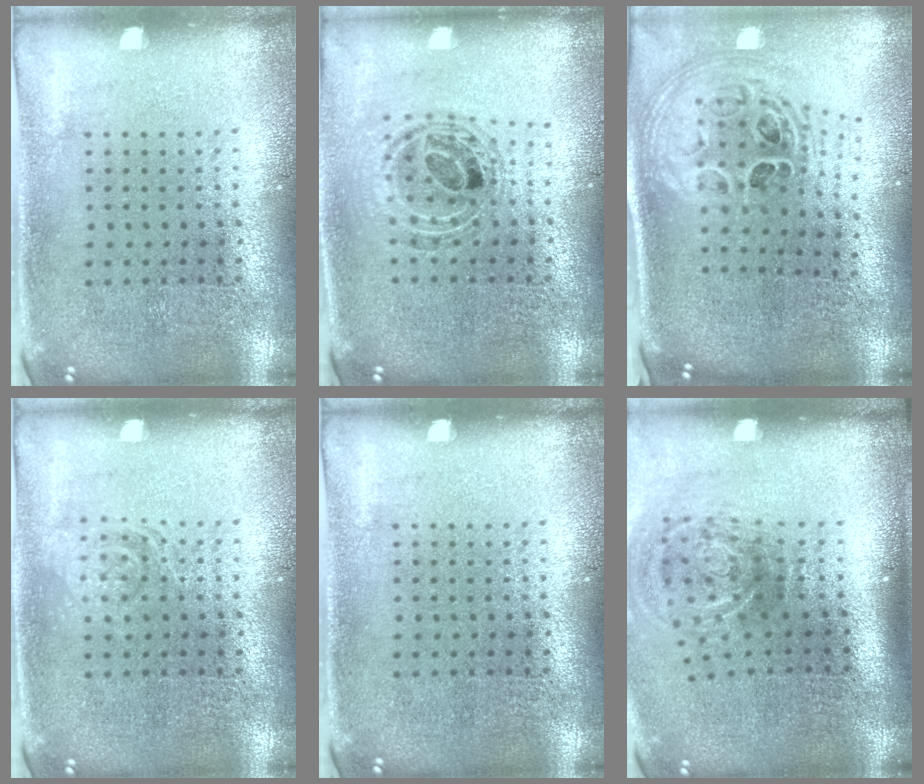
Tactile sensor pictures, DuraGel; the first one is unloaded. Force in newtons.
{"total": 0.9, "press": 0.9, "slide": 0.2}
{"total": 2.0, "press": 1.6, "slide": 1.2}
{"total": 1.5, "press": 1.5, "slide": 0.3}
{"total": 0.0}
{"total": 2.1, "press": 1.2, "slide": 1.7}